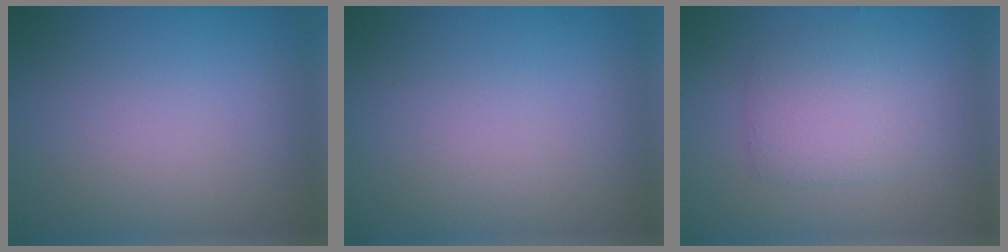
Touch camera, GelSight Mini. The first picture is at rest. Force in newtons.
{"total": 0.0}
{"total": 3.3, "press": 3.3, "slide": 0.1}